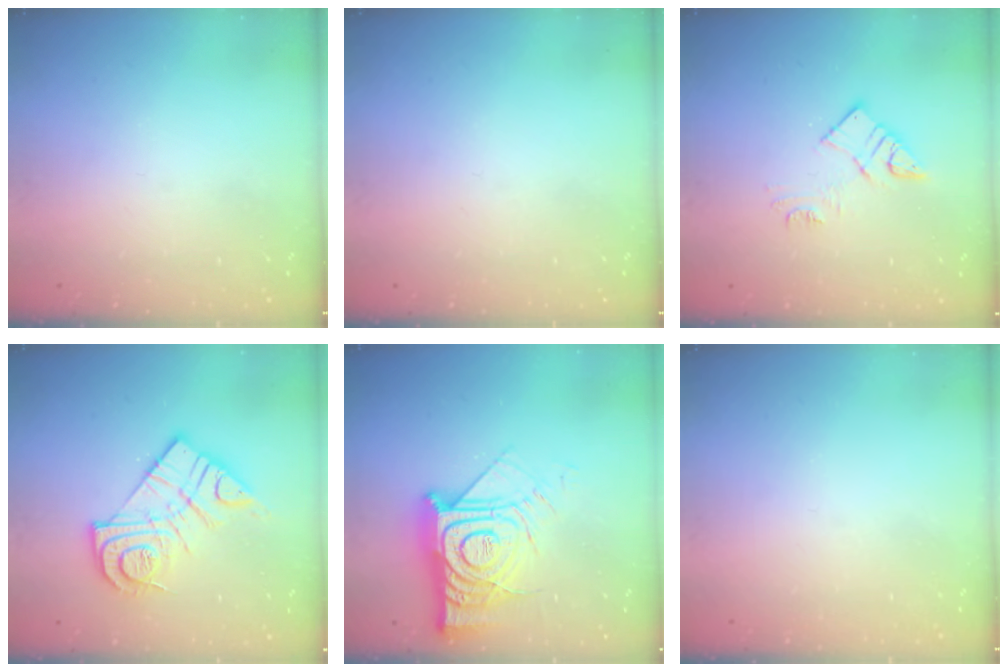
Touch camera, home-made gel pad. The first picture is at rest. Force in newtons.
{"total": 0.0}
{"total": 9.7, "press": 9.6, "slide": 0.6}
{"total": 15.4, "press": 15.4, "slide": 1.3}
{"total": 17.1, "press": 17.0, "slide": 1.5}
{"total": 0.0}